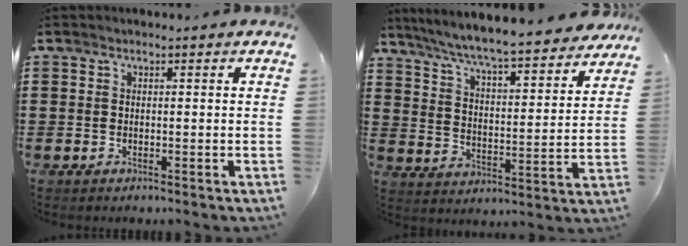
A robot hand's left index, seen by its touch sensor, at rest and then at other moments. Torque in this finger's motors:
{"motor_torque": [1.23, -0.62, 1.05, 0.21]}